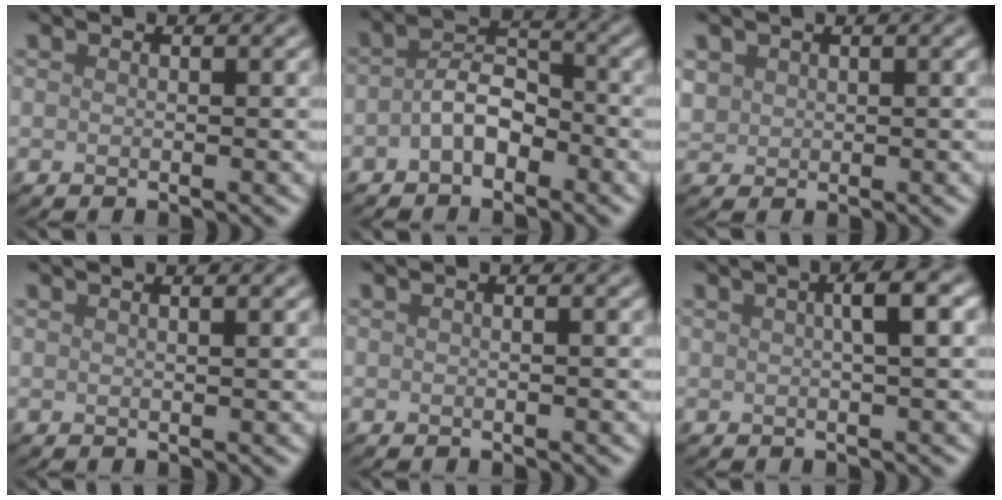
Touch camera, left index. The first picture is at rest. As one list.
[{"total": 3.3, "force": [-1.3, 1.8, 2.4], "torque": [-0.043, 0.012, -0.030]}, {"total": 1.2, "force": [0.5, 1.1, 0.1], "torque": [-0.006, -0.003, 0.012]}, {"total": 0.8, "force": [0.4, 0.2, 0.7], "torque": [-0.005, 0.005, 0.005]}, {"total": 0.5, "force": [-0.1, 0.1, 0.5], "torque": [-0.011, -0.004, -0.006]}, {"total": 2.6, "force": [0.6, 0.4, 2.5], "torque": [-0.033, 0.016, 0.005]}]